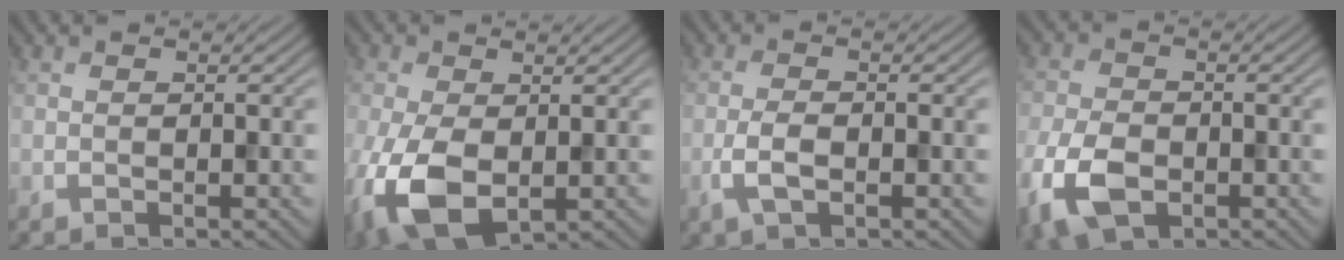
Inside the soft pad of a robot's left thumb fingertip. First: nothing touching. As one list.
[{"total": 9.4, "force": [-2.4, 5.5, 7.1], "torque": [-0.187, -0.025, -0.046]}, {"total": 3.0, "force": [-1.1, 1.3, 2.5], "torque": [-0.058, -0.004, -0.025]}, {"total": 8.1, "force": [-3.5, 4.9, 5.4], "torque": [-0.140, -0.017, -0.074]}]